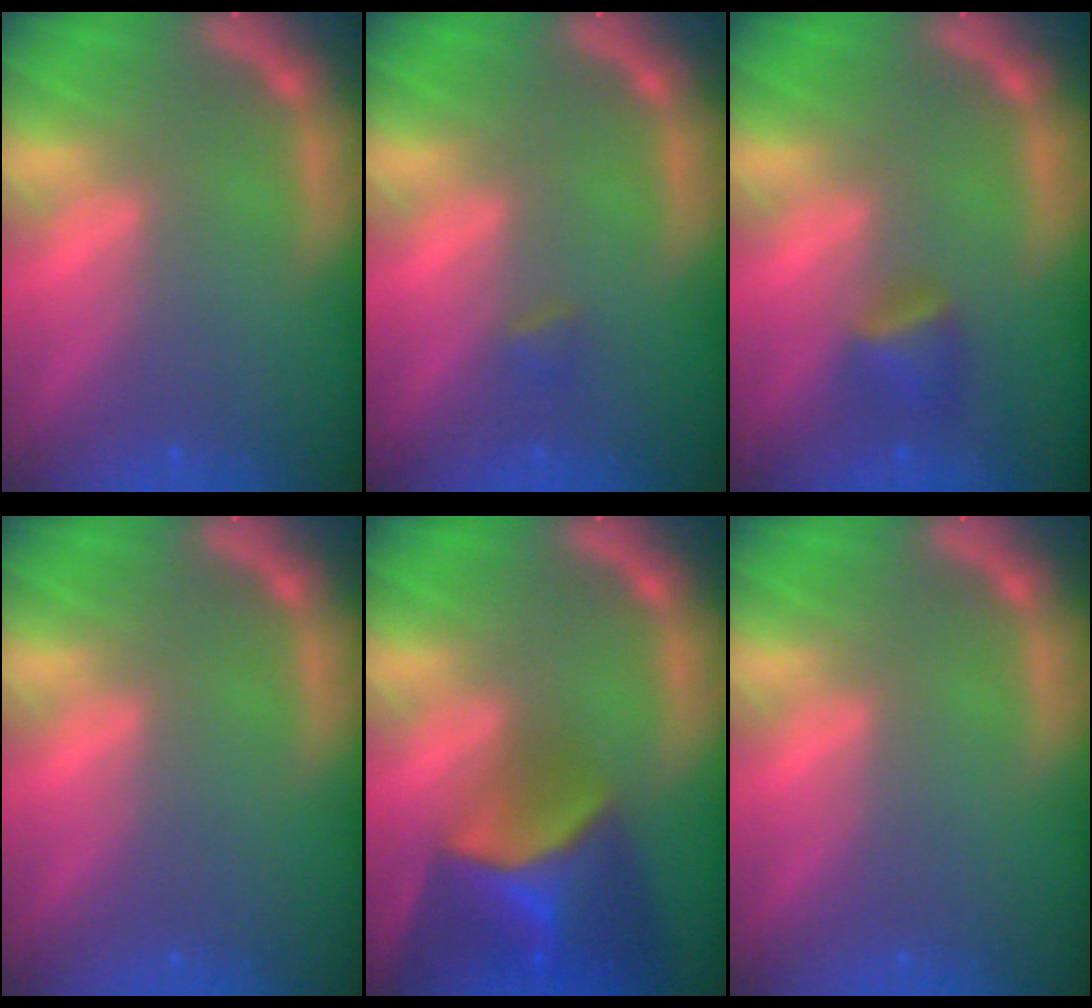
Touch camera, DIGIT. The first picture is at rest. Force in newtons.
{"total": 0.9}
{"total": 2.4}
{"total": 0.0}
{"total": 9.4}
{"total": 0.0}